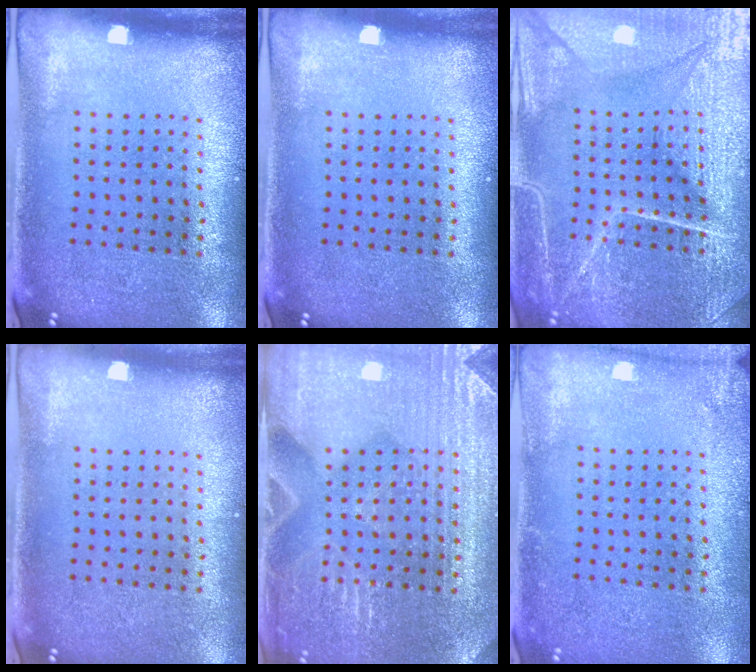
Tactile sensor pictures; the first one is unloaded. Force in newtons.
{"total": 0.0}
{"total": 7.2, "press": 7.1, "slide": 0.8}
{"total": 0.0}
{"total": 3.8, "press": 3.7, "slide": 0.8}
{"total": 1.6, "press": 1.6, "slide": 0.2}